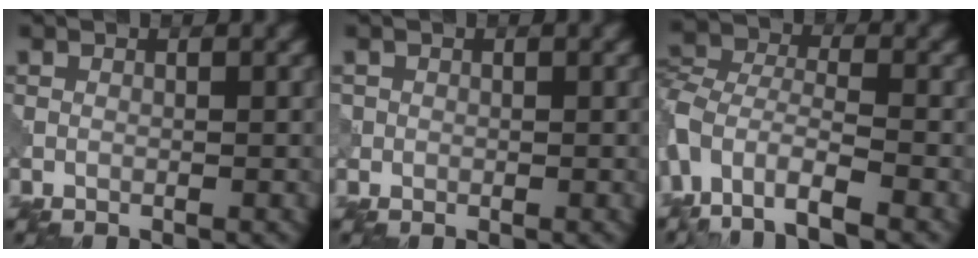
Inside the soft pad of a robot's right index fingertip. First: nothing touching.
{"total": 0.8, "force": [0.0, 0.8, 0.0], "torque": [0.006, -0.002, -0.002]}
{"total": 7.2, "force": [-3.9, 3.5, 4.9], "torque": [-0.099, -0.003, -0.085]}